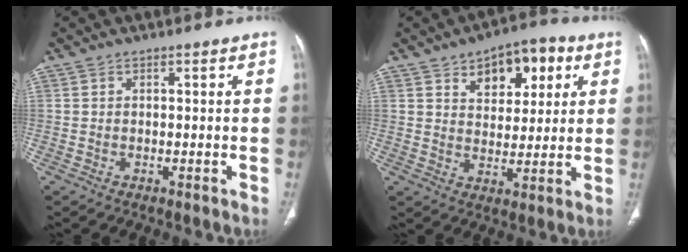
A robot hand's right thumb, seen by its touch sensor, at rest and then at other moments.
{"total": 11.5, "force": [5.4, 6.7, 7.6], "torque": [-0.067, -0.010, 0.077]}